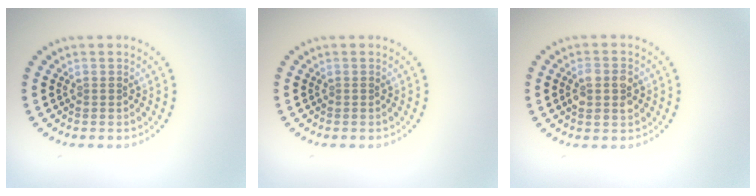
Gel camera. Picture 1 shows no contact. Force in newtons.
{"total": 0.0}
{"total": 2.7, "press": 2.7, "slide": 0.3}